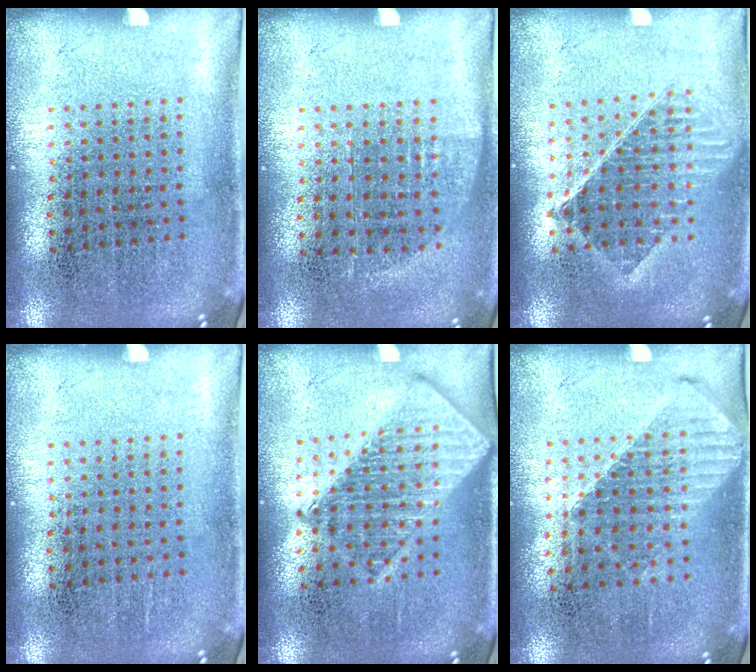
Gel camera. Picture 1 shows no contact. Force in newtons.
{"total": 0.7, "press": 0.6, "slide": 0.3}
{"total": 1.4, "press": 1.2, "slide": 0.7}
{"total": 0.0}
{"total": 2.7, "press": 2.7, "slide": 0.3}
{"total": 1.2, "press": 1.1, "slide": 0.5}